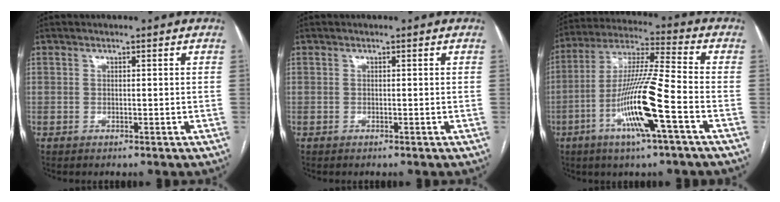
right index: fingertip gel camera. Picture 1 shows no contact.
{"total": 0.0}
{"total": 14.7, "force": [-5.5, -0.1, 13.6], "torque": [-0.270, -0.004, -0.106]}